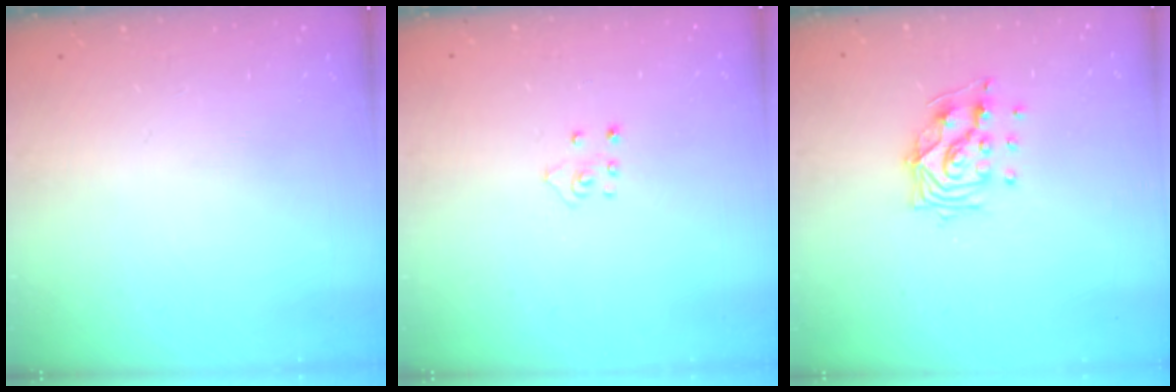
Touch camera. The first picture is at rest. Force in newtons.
{"total": 2.7, "press": 2.7, "slide": 0.2}
{"total": 11.0, "press": 11.0, "slide": 0.9}